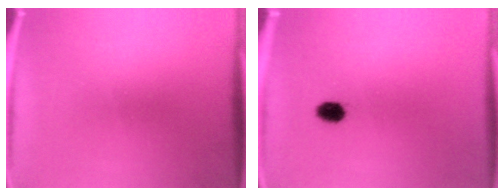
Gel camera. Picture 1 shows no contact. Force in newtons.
{"total": 2.7}